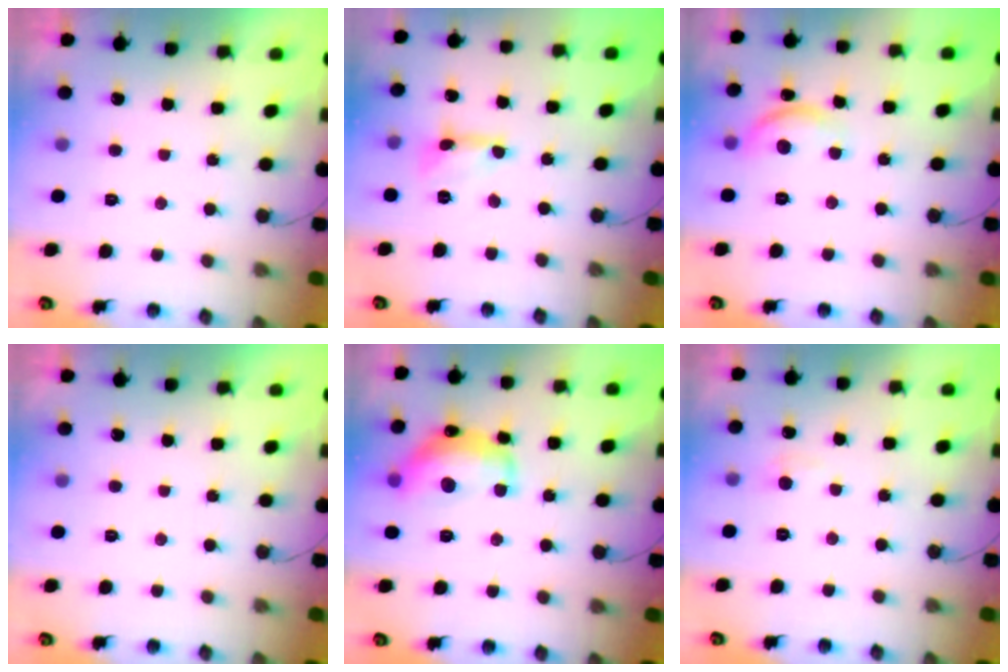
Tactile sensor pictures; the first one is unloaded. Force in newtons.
{"total": 1.7, "press": 1.7, "slide": 0.1}
{"total": 10.1, "press": 10.0, "slide": 0.7}
{"total": 0.0}
{"total": 15.9, "press": 15.9, "slide": 1.0}
{"total": 2.8, "press": 2.7, "slide": 0.4}